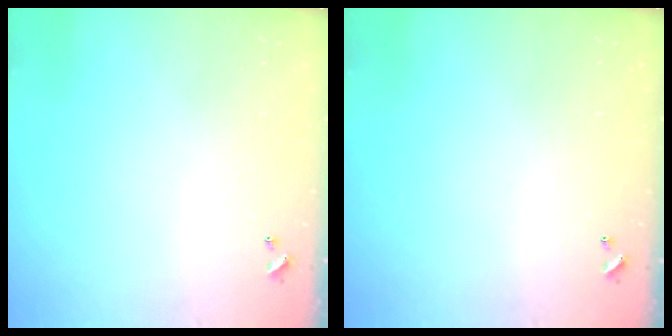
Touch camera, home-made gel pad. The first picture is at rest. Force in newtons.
{"total": 0.0}